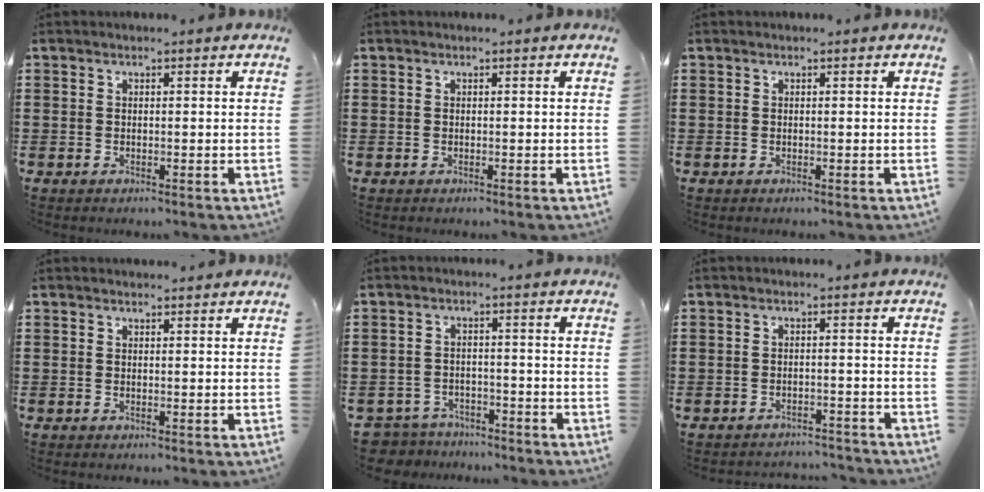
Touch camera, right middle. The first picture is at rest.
{"total": 0.0}
{"total": 0.0}
{"total": 0.6, "force": [0.6, 0.0, 0.1], "torque": [0.005, -0.003, 0.010]}
{"total": 3.8, "force": [-3.7, 0.8, -0.2], "torque": [-0.020, -0.004, -0.084]}
{"total": 2.1, "force": [-2.1, 0.2, 0.0], "torque": [-0.006, 0.001, -0.046]}